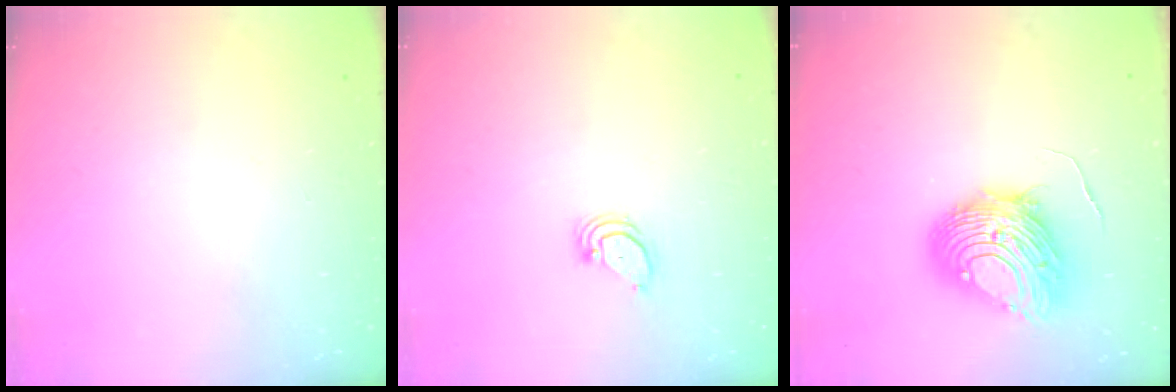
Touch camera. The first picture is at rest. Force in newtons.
{"total": 2.2, "press": 2.2, "slide": 0.3}
{"total": 11.4, "press": 11.3, "slide": 0.8}